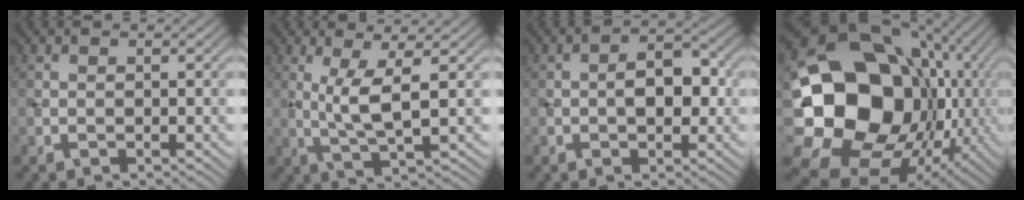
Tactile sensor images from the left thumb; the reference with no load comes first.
{"total": 5.0, "force": [1.0, 0.6, 4.8], "torque": [-0.107, 0.002, 0.027]}
{"total": 4.4, "force": [-0.3, 2.5, 3.6], "torque": [-0.050, 0.004, -0.010]}
{"total": 20.5, "force": [-0.2, 16.9, 11.5], "torque": [-0.254, -0.026, 0.012]}